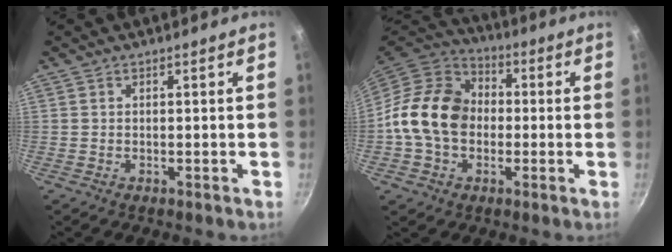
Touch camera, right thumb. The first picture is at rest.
{"total": 15.9, "force": [-0.8, 12.4, 10.0], "torque": [-0.146, 0.031, -0.032]}